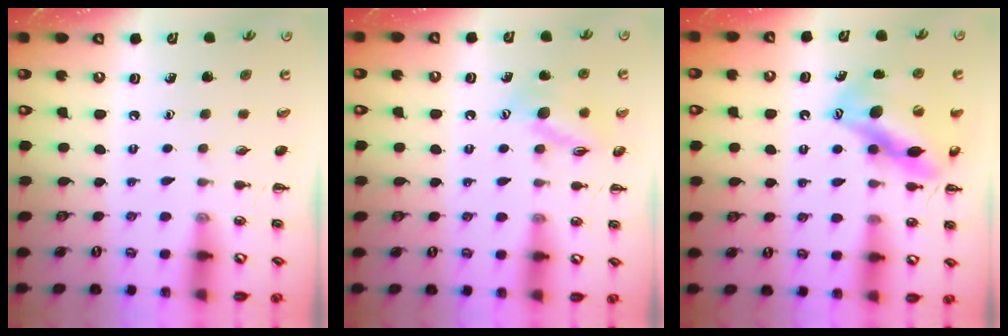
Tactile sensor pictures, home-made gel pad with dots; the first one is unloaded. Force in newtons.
{"total": 11.7, "press": 11.7, "slide": 1.0}
{"total": 14.5, "press": 13.9, "slide": 4.3}